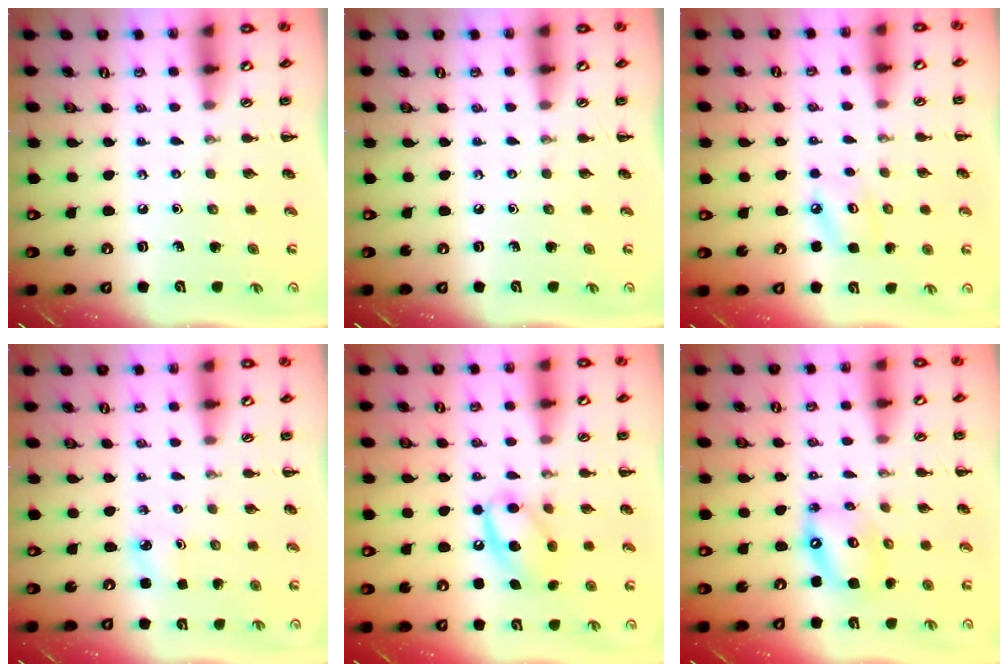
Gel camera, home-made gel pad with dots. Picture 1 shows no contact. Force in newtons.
{"total": 0.0}
{"total": 5.7, "press": 5.6, "slide": 1.0}
{"total": 3.0, "press": 2.8, "slide": 0.9}
{"total": 12.9, "press": 12.8, "slide": 1.6}
{"total": 10.6, "press": 10.3, "slide": 2.4}